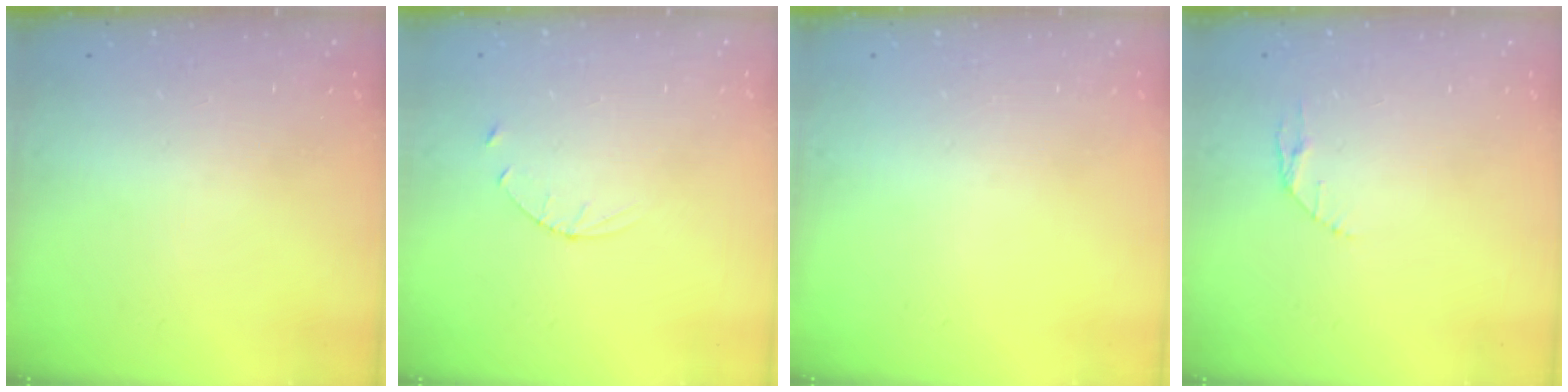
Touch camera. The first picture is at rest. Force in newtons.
{"total": 3.0, "press": 2.9, "slide": 0.4}
{"total": 0.0}
{"total": 2.9, "press": 2.9, "slide": 0.4}